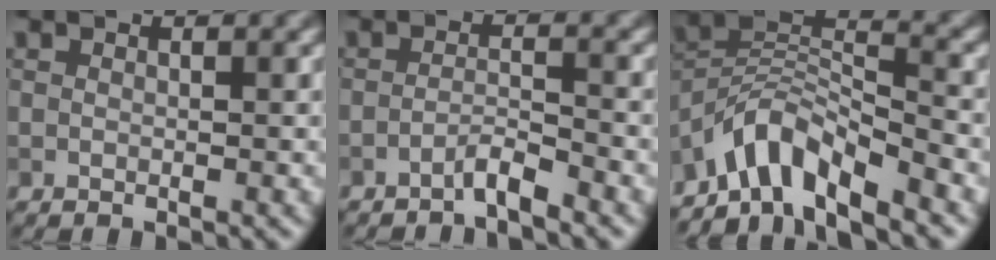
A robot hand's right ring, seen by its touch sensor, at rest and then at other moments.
{"total": 1.9, "force": [-1.6, 0.1, 1.0], "torque": [-0.014, 0.009, -0.035]}
{"total": 6.5, "force": [-5.3, 1.8, 3.3], "torque": [-0.043, 0.006, -0.107]}